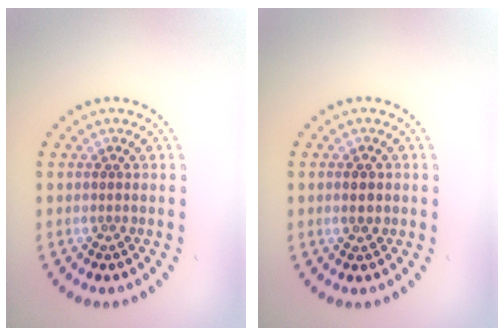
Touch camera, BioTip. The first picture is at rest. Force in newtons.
{"total": 2.1, "press": 2.0, "slide": 0.2}